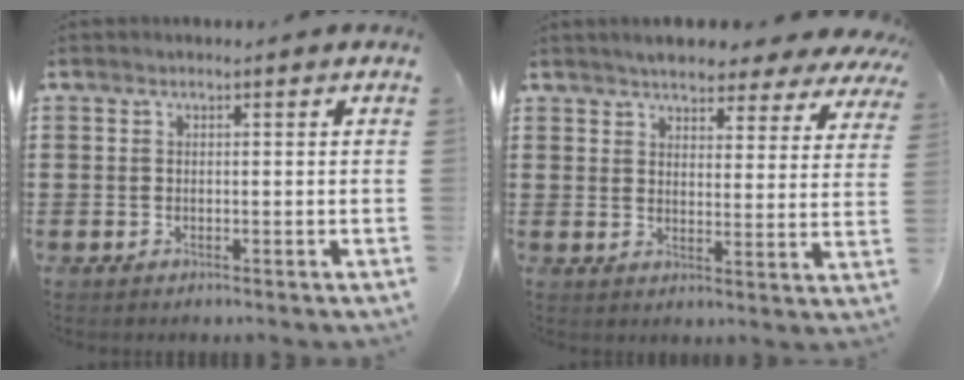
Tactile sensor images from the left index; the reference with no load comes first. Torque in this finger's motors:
{"motor_torque": [2.14, 0.00, 0.52, 0.18]}